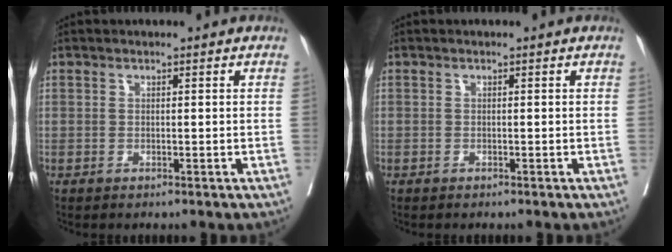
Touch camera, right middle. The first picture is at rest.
{"total": 0.0}